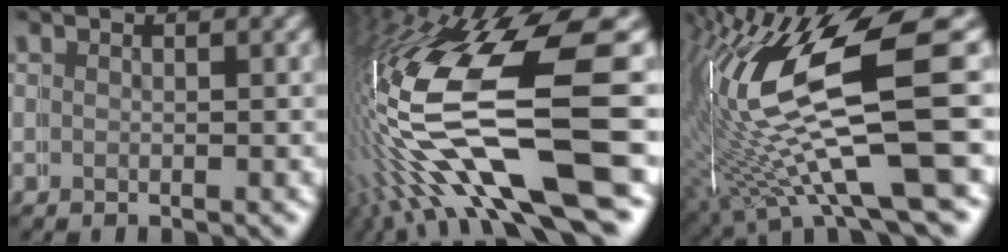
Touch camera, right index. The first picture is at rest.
{"total": 16.0, "force": [0.1, 7.8, 14.0], "torque": [-0.271, -0.020, 0.016]}
{"total": 12.2, "force": [-0.4, 5.5, 10.9], "torque": [-0.202, -0.007, 0.009]}